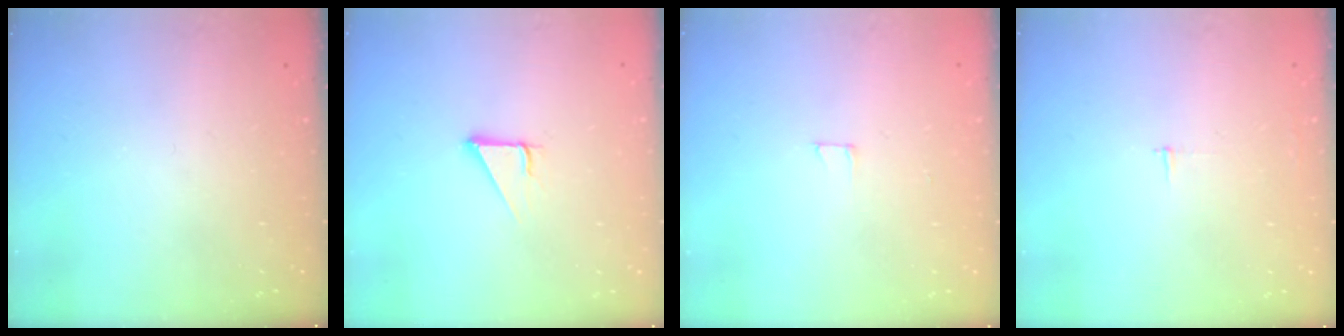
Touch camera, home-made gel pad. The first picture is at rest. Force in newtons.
{"total": 3.0, "press": 3.0, "slide": 0.2}
{"total": 2.5, "press": 2.5, "slide": 0.2}
{"total": 2.3, "press": 2.3, "slide": 0.2}